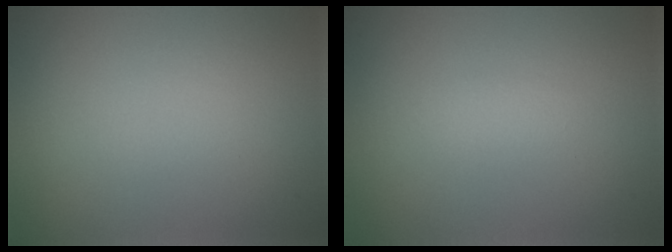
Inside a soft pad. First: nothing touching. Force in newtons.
{"total": 0.9, "press": 0.9, "slide": 0.0}